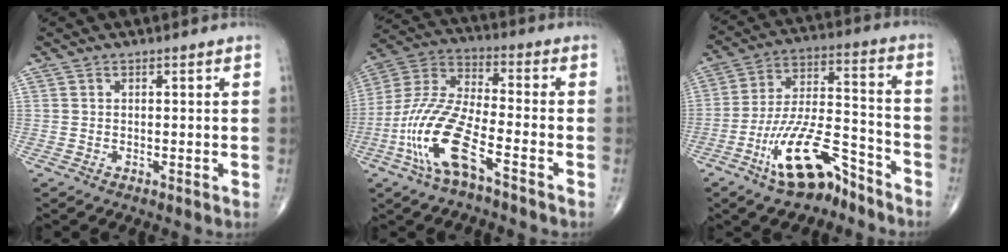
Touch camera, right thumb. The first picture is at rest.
{"total": 15.1, "force": [-7.0, 4.6, 12.5], "torque": [-0.282, 0.037, -0.138]}
{"total": 15.5, "force": [-9.8, 6.1, 10.4], "torque": [-0.177, 0.081, -0.178]}